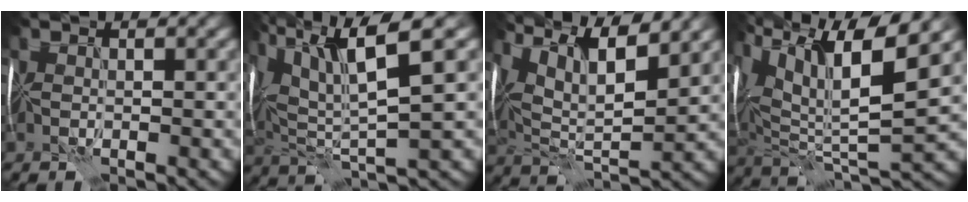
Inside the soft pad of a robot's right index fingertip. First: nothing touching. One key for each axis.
{"total": 10.7, "fx": 4.7, "fy": 2.5, "fz": 9.3, "tx": -0.190, "ty": 0.015, "tz": 0.088}
{"total": 11.9, "fx": 6.6, "fy": 4.2, "fz": 9.1, "tx": -0.162, "ty": 0.020, "tz": 0.099}
{"total": 13.2, "fx": 6.6, "fy": 4.1, "fz": 10.7, "tx": -0.226, "ty": 0.017, "tz": 0.128}